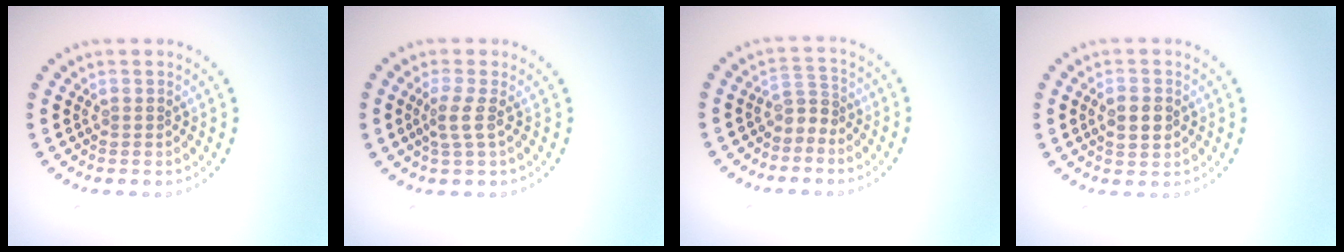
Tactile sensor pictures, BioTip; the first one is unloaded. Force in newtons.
{"total": 1.7, "press": 1.3, "slide": 1.1}
{"total": 1.8, "press": 1.1, "slide": 1.4}
{"total": 2.2, "press": 2.2, "slide": 0.0}